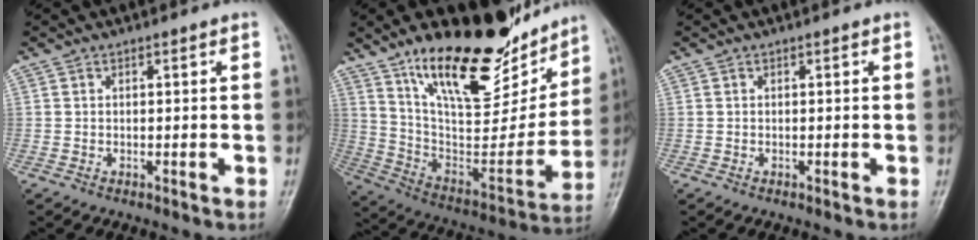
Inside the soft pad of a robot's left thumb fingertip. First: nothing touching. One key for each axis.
{"total": 27.5, "fx": 18.2, "fy": 11.1, "fz": 17.4, "tx": -0.224, "ty": -0.072, "tz": 0.303}
{"total": 0.0}